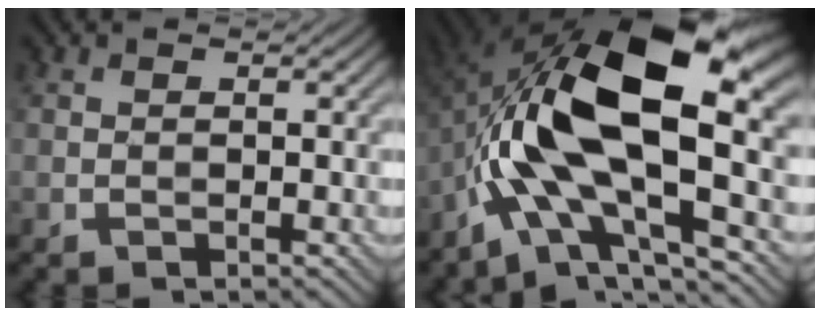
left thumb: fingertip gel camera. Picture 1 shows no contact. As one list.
[{"total": 19.1, "force": [-0.4, 8.7, 17.0], "torque": [-0.313, 0.018, -0.013]}]